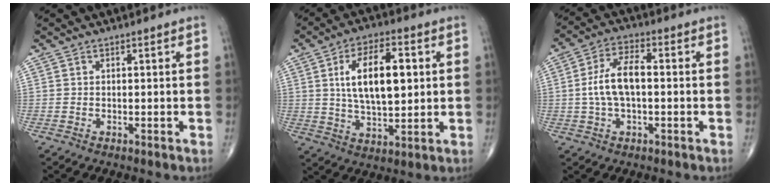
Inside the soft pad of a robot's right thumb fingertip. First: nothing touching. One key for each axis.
{"total": 14.2, "fx": 2.7, "fy": 6.7, "fz": 12.2, "tx": -0.194, "ty": -0.004, "tz": 0.049}
{"total": 8.8, "fx": -0.1, "fy": 4.1, "fz": 7.8, "tx": -0.159, "ty": 0.022, "tz": -0.007}